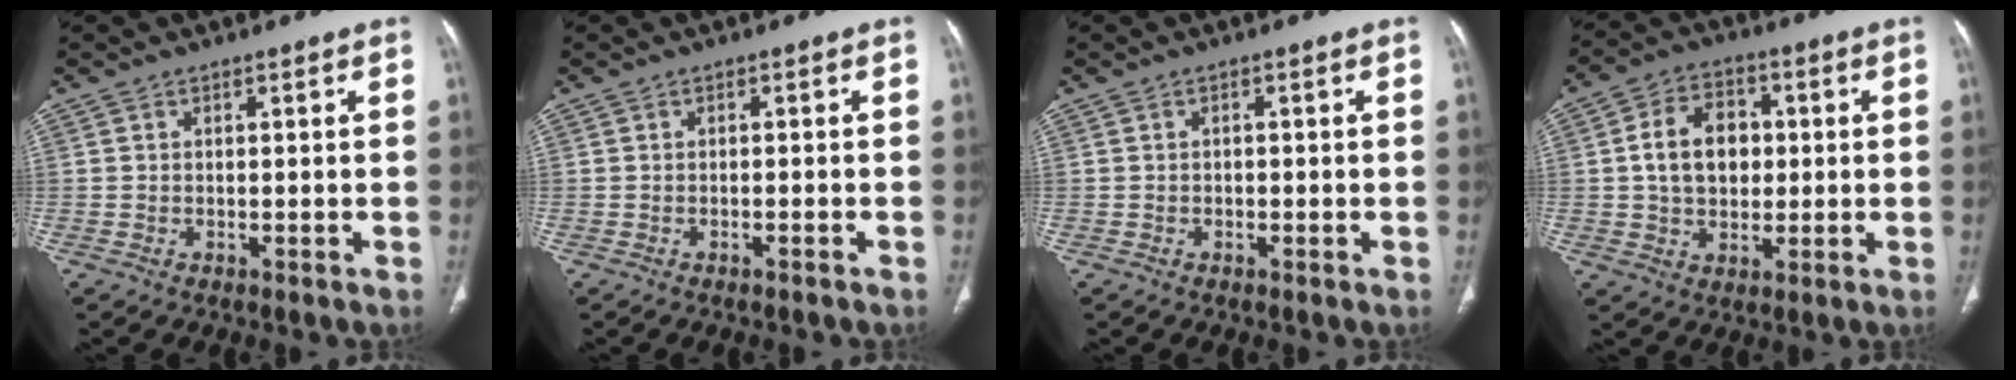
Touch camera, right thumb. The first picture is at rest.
{"total": 1.2, "force": [-0.9, 0.1, 0.7], "torque": [-0.019, 0.007, -0.006]}
{"total": 0.6, "force": [-0.2, 0.5, 0.3], "torque": [-0.003, 0.003, -0.004]}
{"total": 10.6, "force": [0.9, 7.8, 7.1], "torque": [-0.092, 0.011, 0.012]}